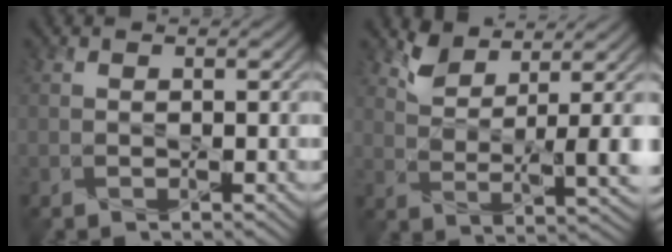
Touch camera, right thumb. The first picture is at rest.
{"total": 5.9, "force": [3.6, 1.9, 4.3], "torque": [-0.088, -0.010, 0.075]}